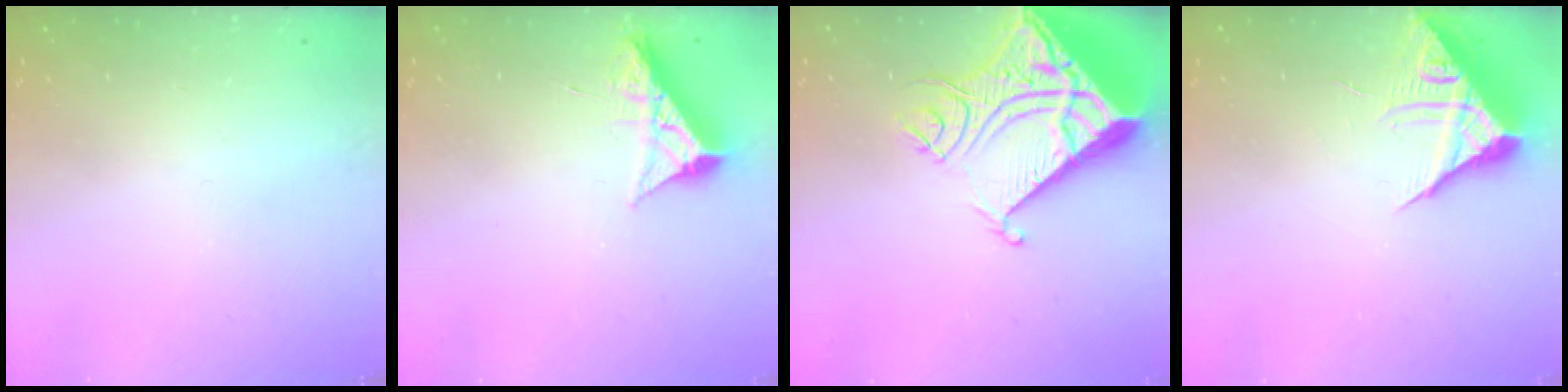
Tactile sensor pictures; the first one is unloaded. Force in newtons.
{"total": 8.4, "press": 8.4, "slide": 0.4}
{"total": 19.5, "press": 19.4, "slide": 2.7}
{"total": 8.2, "press": 8.2, "slide": 0.7}